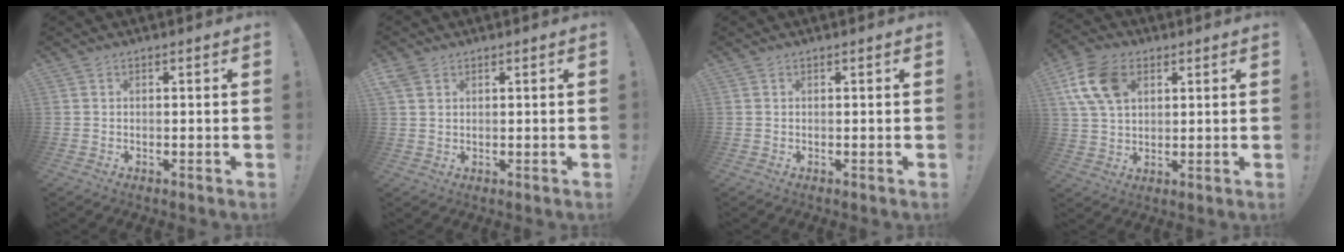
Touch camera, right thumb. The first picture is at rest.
{"total": 3.2, "force": [2.0, 2.2, 1.2], "torque": [-0.019, -0.004, 0.038]}
{"total": 0.0}
{"total": 13.2, "force": [5.0, 8.9, 8.4], "torque": [-0.166, -0.004, 0.097]}